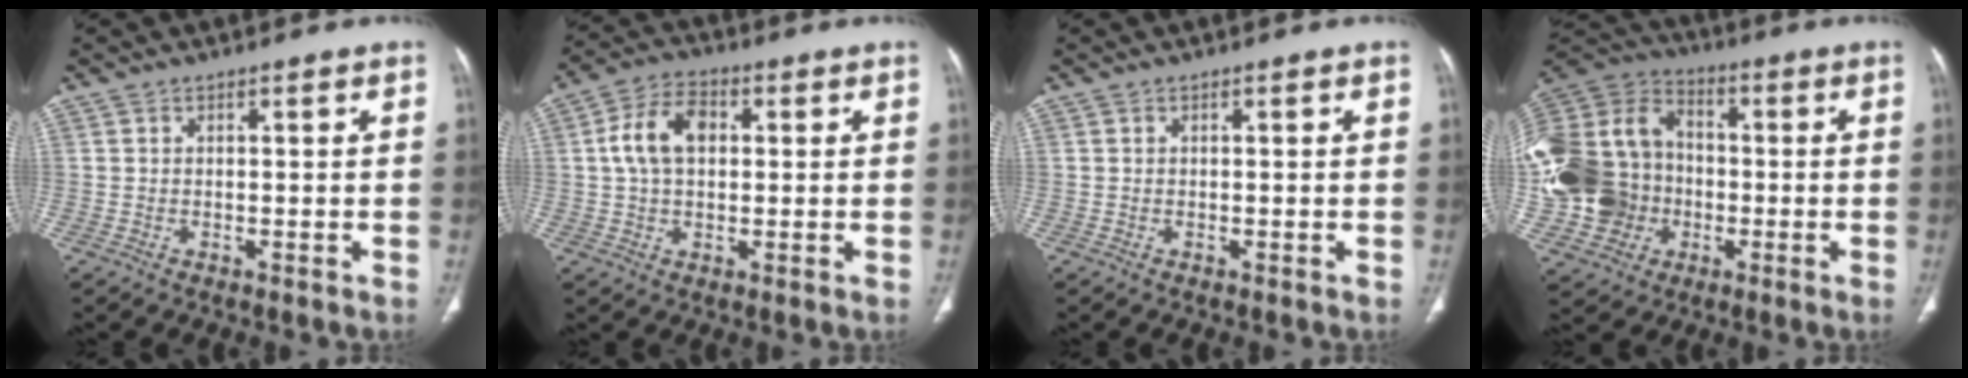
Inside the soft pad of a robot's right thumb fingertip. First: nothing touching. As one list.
[{"total": 9.1, "force": [1.5, 5.9, 6.8], "torque": [-0.125, 0.019, 0.024]}, {"total": 0.0}, {"total": 27.3, "force": [-3.3, 22.9, 14.4], "torque": [-0.338, 0.063, -0.057]}]